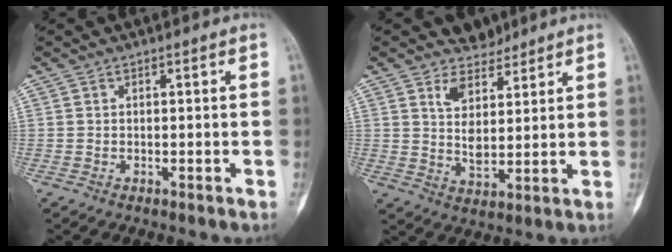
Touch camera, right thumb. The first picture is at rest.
{"total": 6.7, "force": [5.1, 3.8, 2.3], "torque": [-0.023, -0.043, 0.098]}